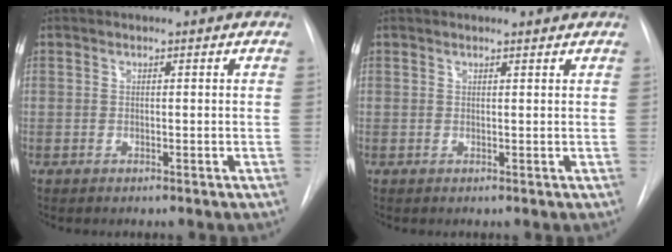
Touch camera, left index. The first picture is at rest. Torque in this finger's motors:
{"motor_torque": [0.88, -1.26, 0.05, 0.00]}